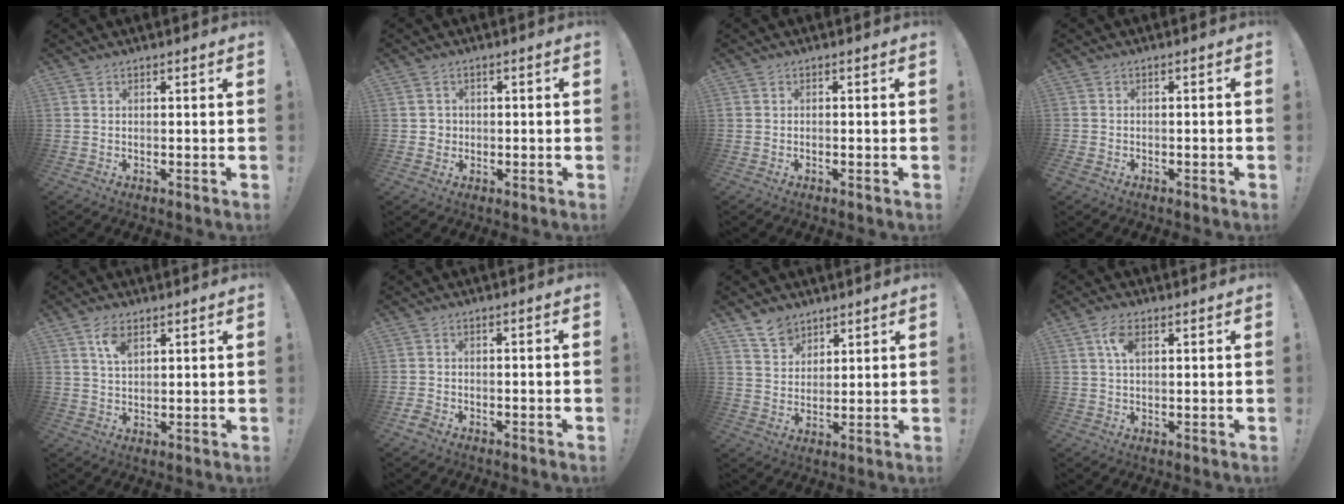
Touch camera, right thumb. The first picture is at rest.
{"total": 2.4, "force": [-0.3, 2.3, 0.6], "torque": [-0.006, 0.002, -0.006]}
{"total": 0.7, "force": [-0.7, 0.0, 0.2], "torque": [-0.003, -0.001, -0.011]}
{"total": 2.0, "force": [-1.7, 0.6, 0.7], "torque": [-0.016, 0.003, -0.032]}
{"total": 5.3, "force": [2.7, 2.7, 3.6], "torque": [-0.061, -0.007, 0.047]}
{"total": 3.0, "force": [-2.6, 1.0, 1.3], "torque": [-0.030, 0.004, -0.048]}
{"total": 6.7, "force": [5.2, 4.0, 1.2], "torque": [-0.022, -0.032, 0.100]}
{"total": 4.9, "force": [1.6, 2.6, 3.8], "torque": [-0.072, 0.003, 0.027]}